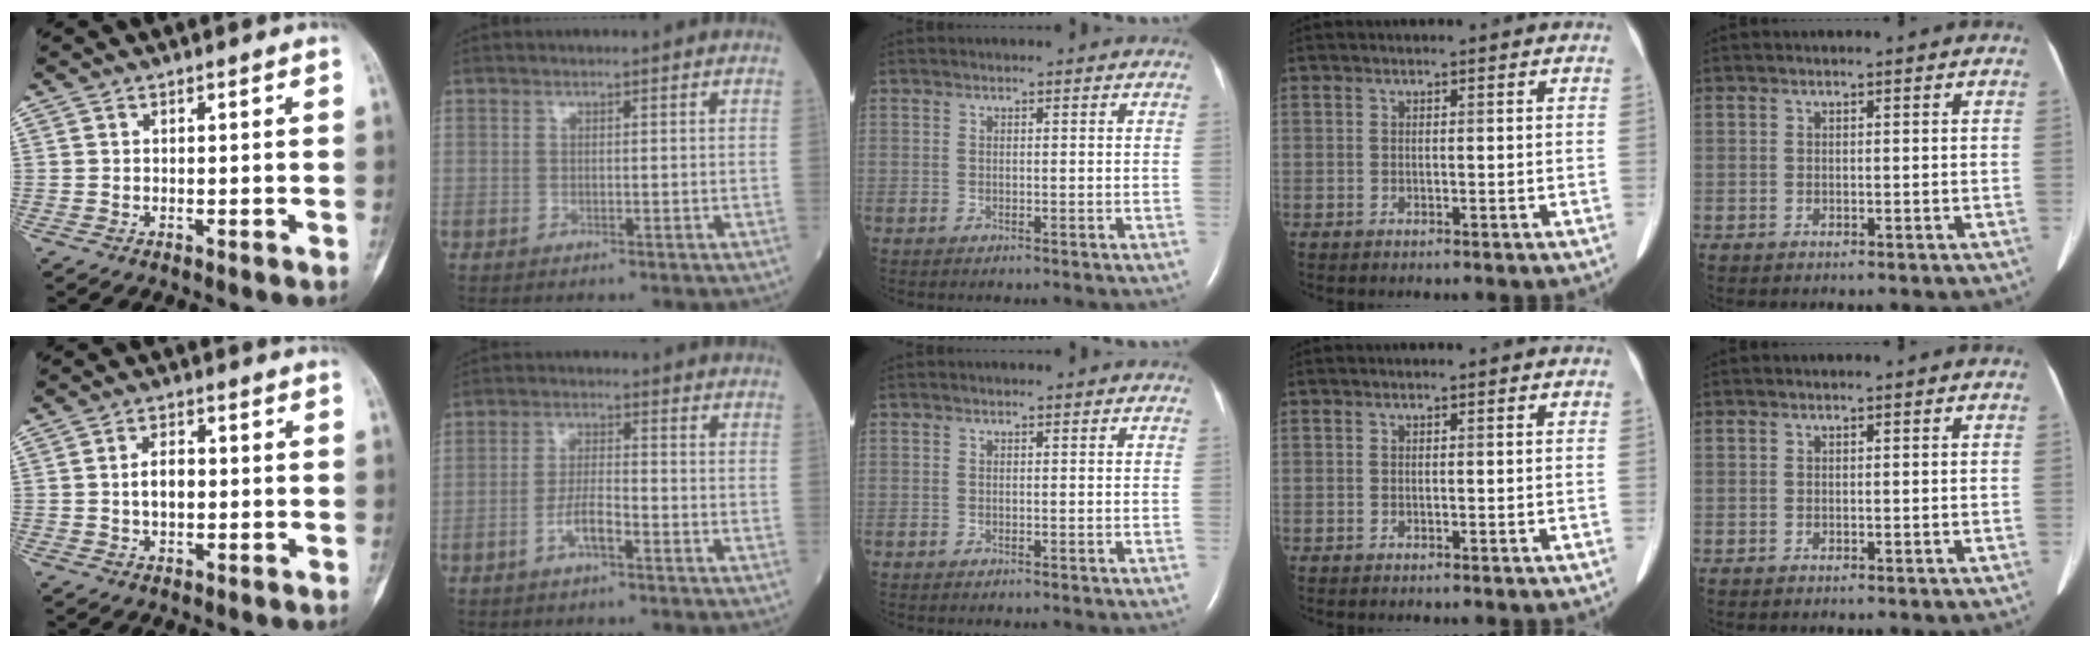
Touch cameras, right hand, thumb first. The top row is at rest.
{"thumb": {"total": 4.3, "force": [0.0, 2.5, 3.5], "torque": [-0.053, 0.007, -0.004]}, "index": {"total": 4.3, "force": [-2.2, 0.9, 3.5], "torque": [-0.069, 0.007, -0.044]}}